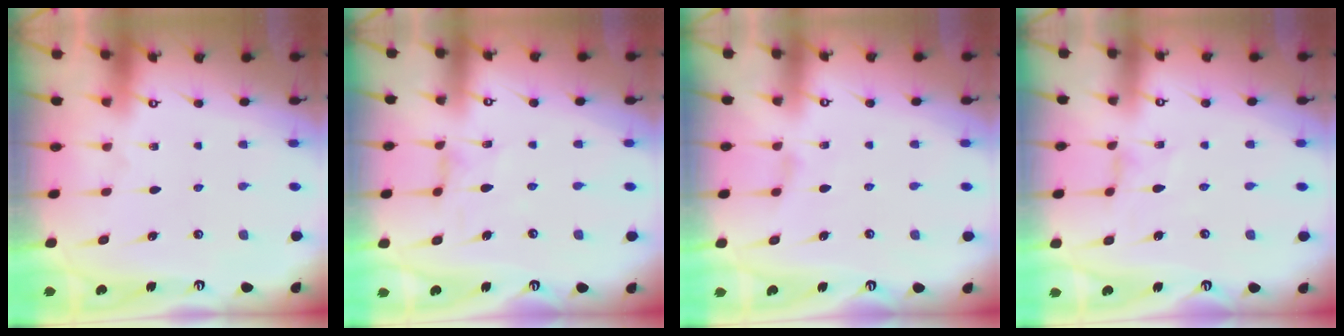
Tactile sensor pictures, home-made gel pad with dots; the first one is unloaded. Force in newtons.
{"total": 2.0, "press": 2.0, "slide": 0.3}
{"total": 1.7, "press": 1.7, "slide": 0.4}
{"total": 0.0}